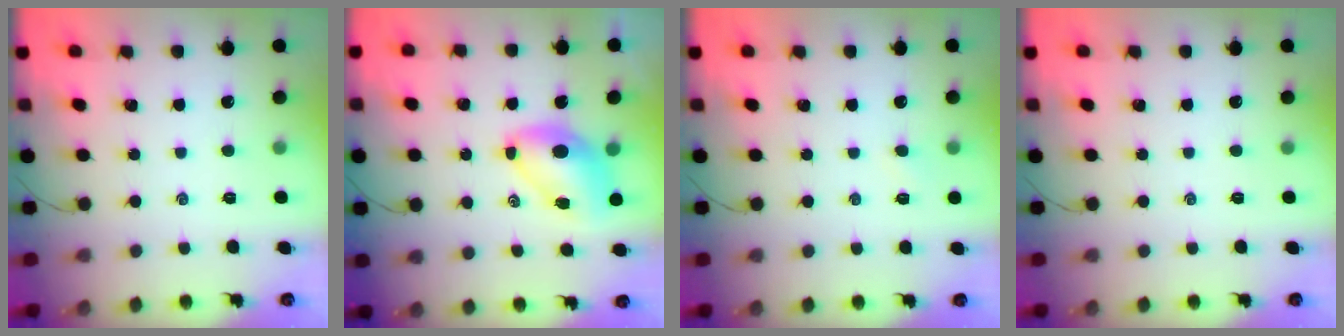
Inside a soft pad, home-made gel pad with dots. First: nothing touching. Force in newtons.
{"total": 8.7, "press": 8.4, "slide": 2.2}
{"total": 2.5, "press": 2.3, "slide": 0.8}
{"total": 0.0}